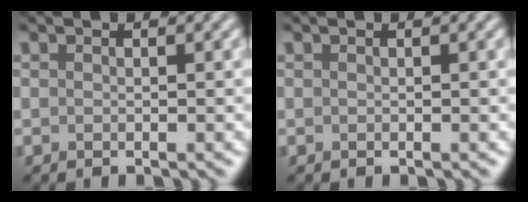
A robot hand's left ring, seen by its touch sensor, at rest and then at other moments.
{"total": 0.0}